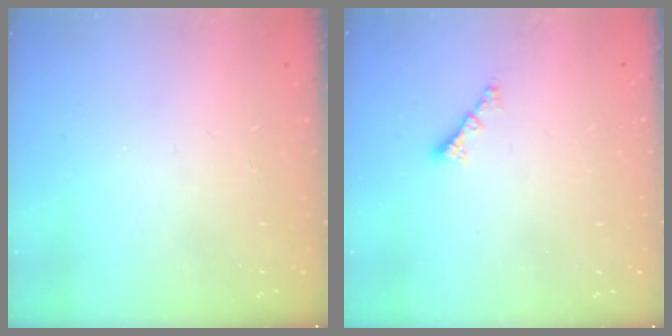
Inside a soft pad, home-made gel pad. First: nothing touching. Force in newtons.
{"total": 2.0, "press": 2.0, "slide": 0.4}